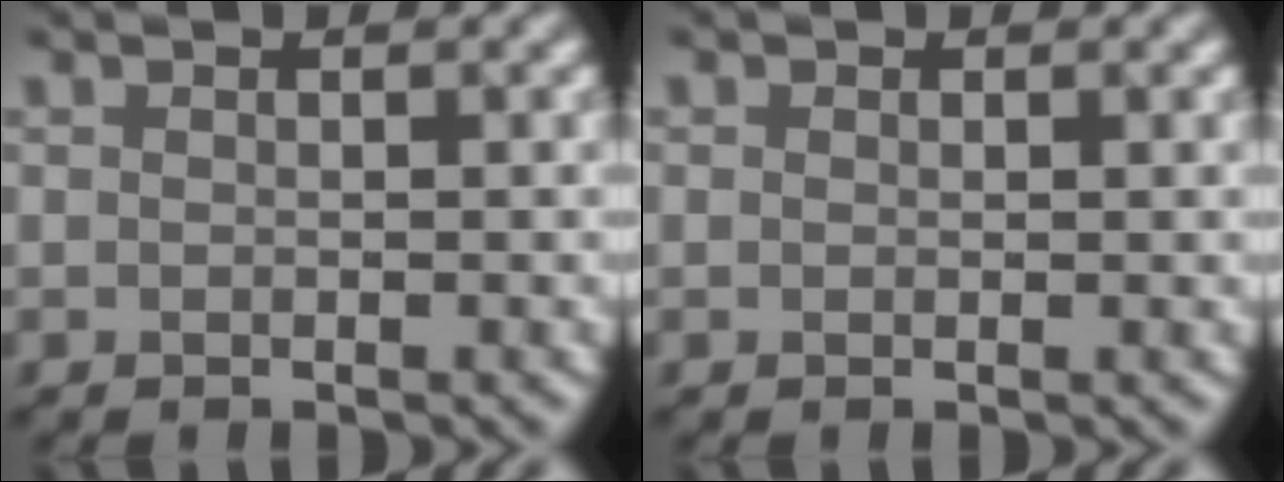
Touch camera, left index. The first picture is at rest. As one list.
[{"total": 0.0}]